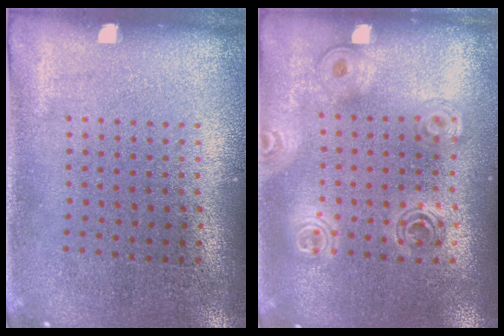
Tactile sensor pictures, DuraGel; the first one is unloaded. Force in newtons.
{"total": 1.7, "press": 1.4, "slide": 0.8}